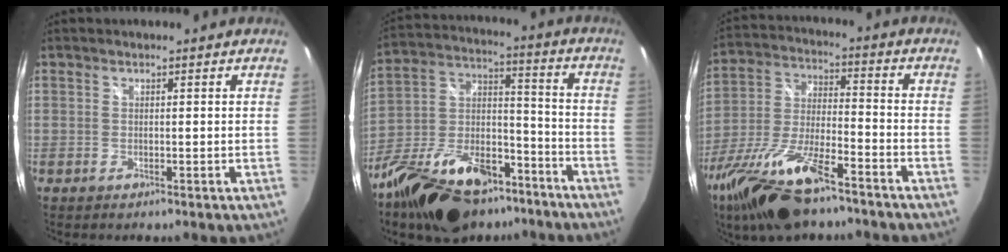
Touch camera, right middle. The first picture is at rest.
{"total": 23.9, "force": [-16.0, 11.7, 13.4], "torque": [-0.264, 0.015, -0.257]}
{"total": 19.8, "force": [-13.8, 5.9, 13.0], "torque": [-0.271, -0.035, -0.252]}